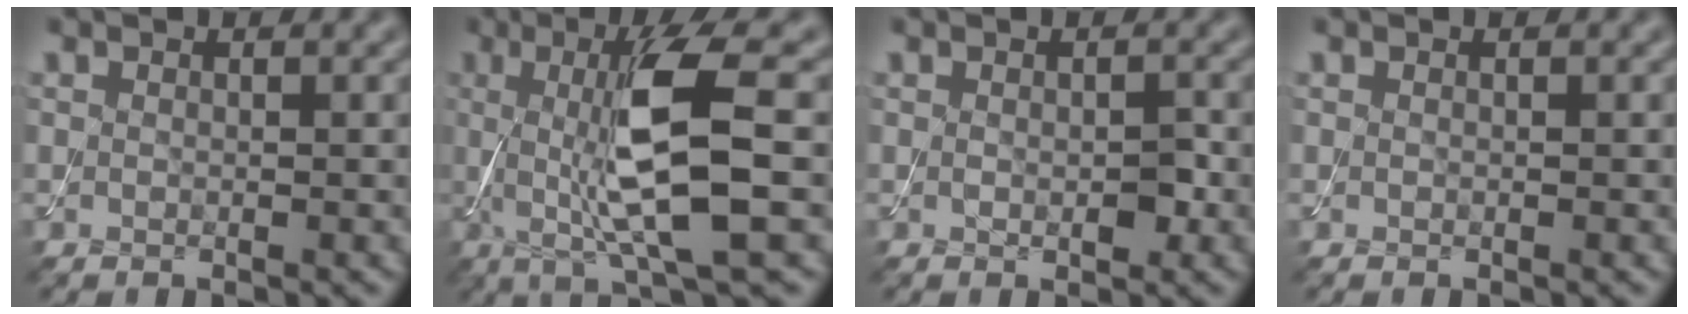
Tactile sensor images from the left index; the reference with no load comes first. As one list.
[{"total": 9.2, "force": [0.2, 1.8, 9.0], "torque": [-0.144, -0.006, 0.010]}, {"total": 1.7, "force": [-0.1, 0.9, 1.5], "torque": [-0.022, -0.003, -0.001]}, {"total": 0.0}]